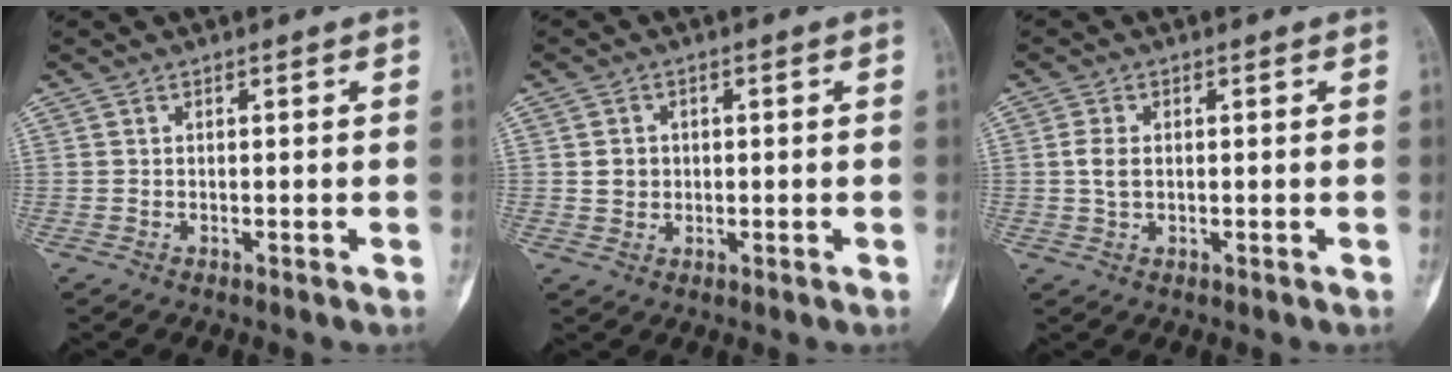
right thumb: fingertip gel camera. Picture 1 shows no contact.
{"total": 2.9, "force": [0.2, 2.7, 1.1], "torque": [0.002, 0.005, 0.004]}
{"total": 3.0, "force": [0.2, 1.9, 2.3], "torque": [-0.045, 0.003, 0.002]}